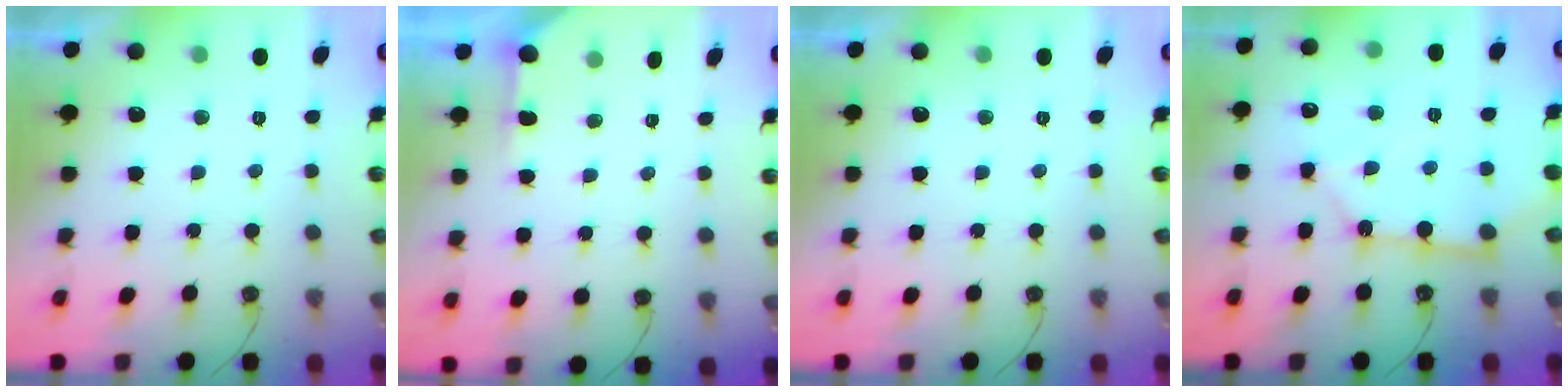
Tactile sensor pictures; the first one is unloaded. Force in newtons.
{"total": 1.5, "press": 1.5, "slide": 0.2}
{"total": 0.0}
{"total": 11.4, "press": 11.3, "slide": 1.0}